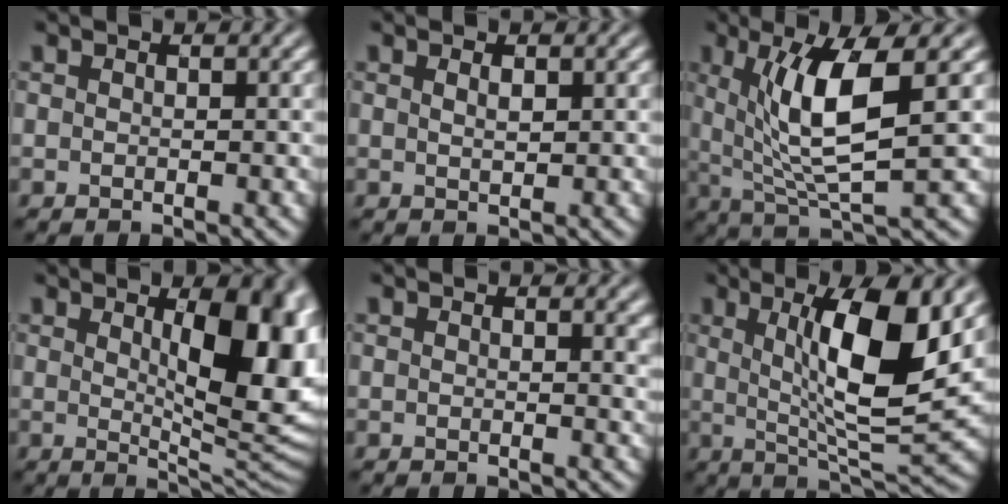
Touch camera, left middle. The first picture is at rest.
{"total": 0.6, "force": [0.3, 0.1, 0.5], "torque": [-0.014, 0.000, 0.008]}
{"total": 7.6, "force": [1.5, 1.9, 7.2], "torque": [-0.142, -0.013, 0.039]}
{"total": 10.5, "force": [1.8, 3.4, 9.7], "torque": [-0.122, -0.010, 0.039]}
{"total": 2.0, "force": [1.0, 0.8, 1.5], "torque": [-0.009, 0.002, 0.013]}
{"total": 9.8, "force": [2.0, 2.3, 9.2], "torque": [-0.152, -0.010, 0.048]}